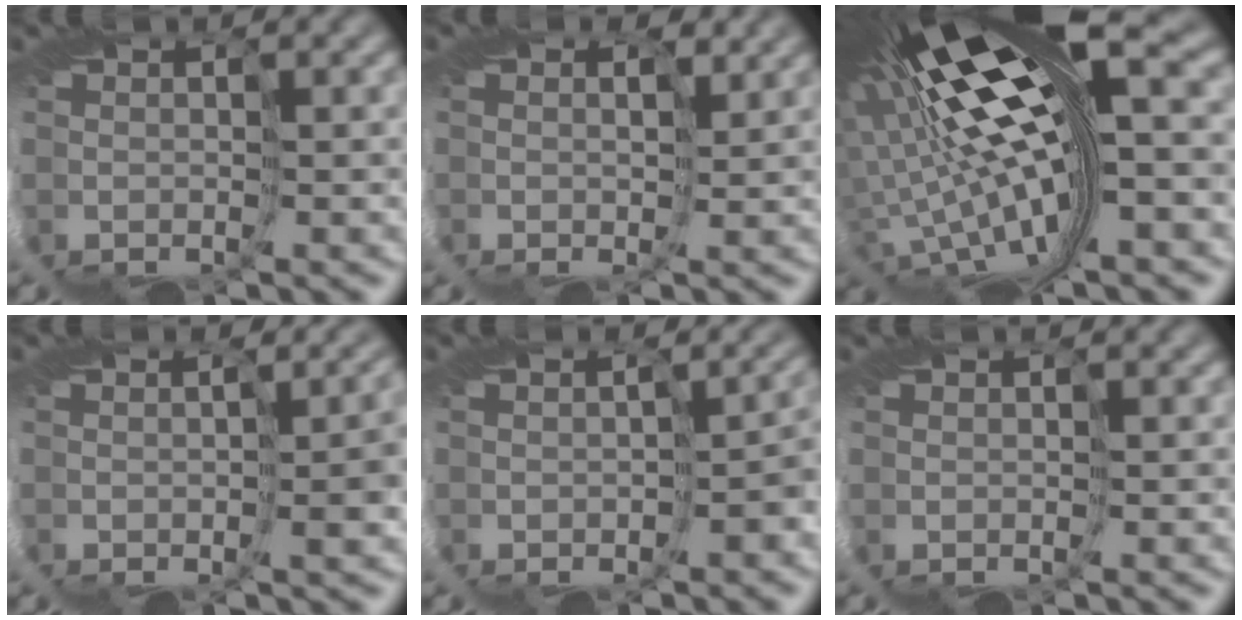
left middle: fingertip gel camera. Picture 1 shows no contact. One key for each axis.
{"total": 2.6, "fx": 1.9, "fy": 1.2, "fz": 1.4, "tx": -0.039, "ty": 0.011, "tz": 0.016}
{"total": 13.8, "fx": 3.8, "fy": 2.5, "fz": 13.0, "tx": -0.217, "ty": -0.016, "tz": 0.066}
{"total": 3.9, "fx": -0.6, "fy": 0.8, "fz": 3.7, "tx": -0.058, "ty": 0.002, "tz": 0.004}
{"total": 4.3, "fx": -2.7, "fy": 1.2, "fz": 3.1, "tx": -0.045, "ty": -0.007, "tz": -0.018}
{"total": 0.0}